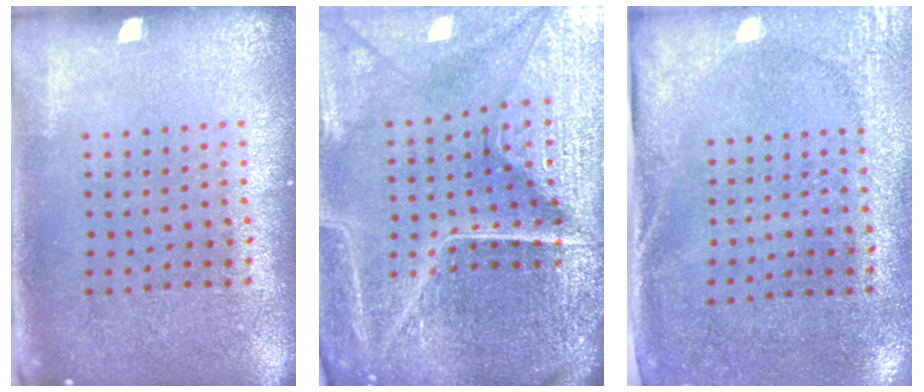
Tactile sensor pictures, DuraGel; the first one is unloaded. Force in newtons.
{"total": 6.2, "press": 5.6, "slide": 2.7}
{"total": 2.7, "press": 2.1, "slide": 1.6}